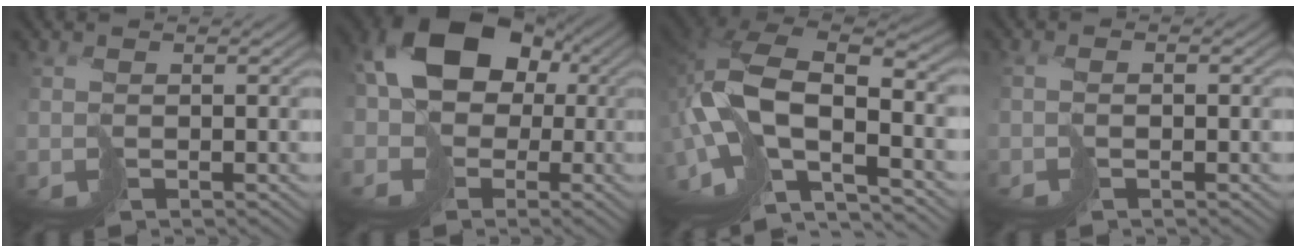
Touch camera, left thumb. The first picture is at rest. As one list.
[{"total": 14.7, "force": [0.4, 11.7, 9.0], "torque": [-0.202, 0.008, -0.010]}, {"total": 16.4, "force": [-5.3, 8.0, 13.3], "torque": [-0.311, -0.016, -0.089]}, {"total": 1.7, "force": [-0.7, 0.6, 1.4], "torque": [-0.030, 0.003, -0.018]}]